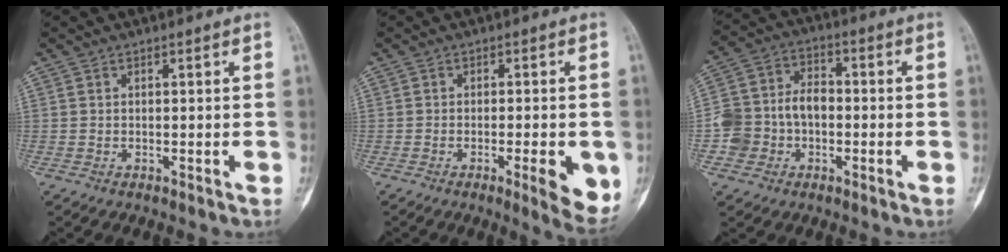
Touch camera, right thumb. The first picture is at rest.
{"total": 7.6, "force": [-2.3, 1.8, 7.0], "torque": [-0.085, -0.012, -0.027]}
{"total": 10.5, "force": [-2.3, 8.6, 5.6], "torque": [-0.089, 0.046, -0.048]}